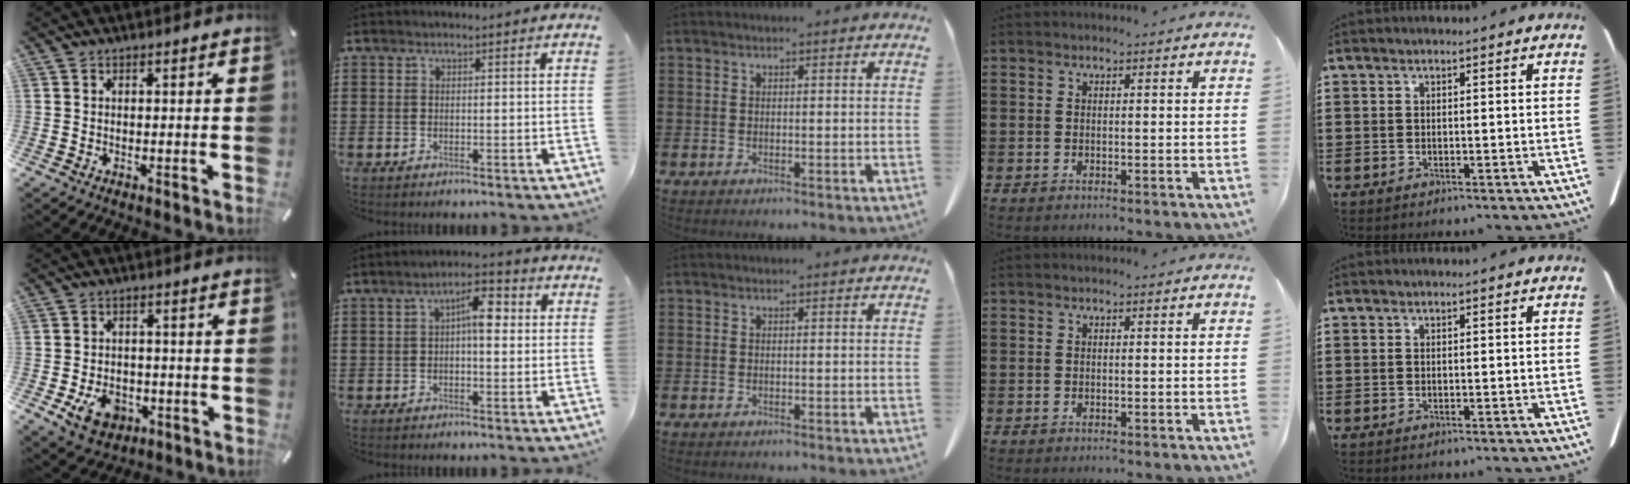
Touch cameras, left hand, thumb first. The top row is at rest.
{"thumb": {"total": 8.1, "force": [-2.7, 6.2, 4.5], "torque": [-0.085, 0.009, -0.050]}, "index": {"total": 5.8, "force": [0.8, 2.3, 5.2], "torque": [-0.079, 0.006, 0.005]}}